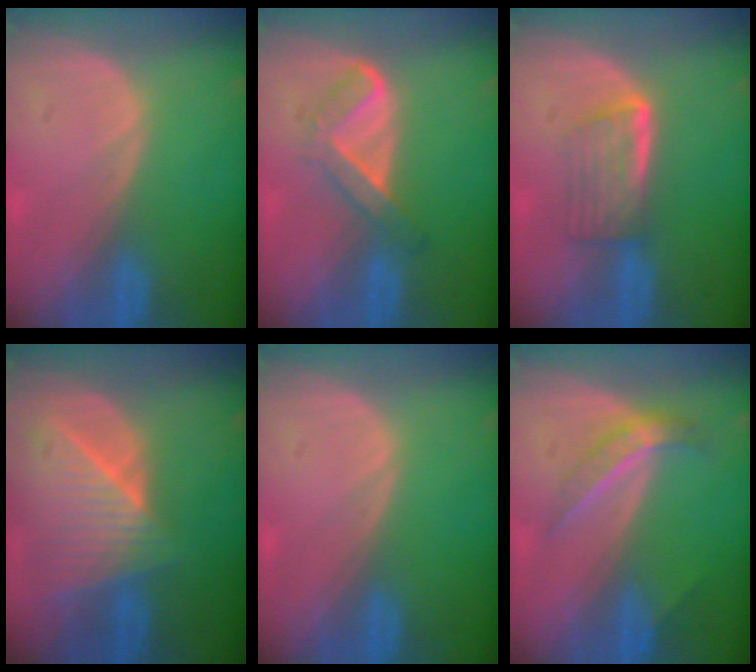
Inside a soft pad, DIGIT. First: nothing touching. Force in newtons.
{"total": 5.5, "press": 4.6, "slide": 3.1}
{"total": 5.8, "press": 4.9, "slide": 3.0}
{"total": 9.0, "press": 8.0, "slide": 4.0}
{"total": 0.0}
{"total": 4.7, "press": 4.2, "slide": 2.2}